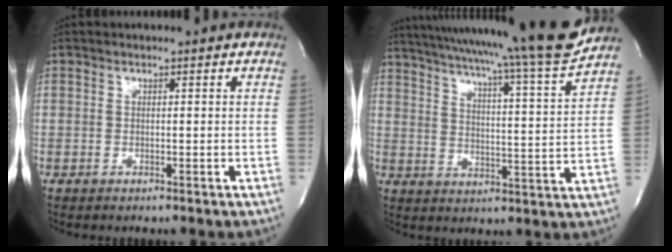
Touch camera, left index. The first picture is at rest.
{"total": 22.8, "force": [20.3, -1.7, 10.3], "torque": [-0.170, -0.052, 0.280]}